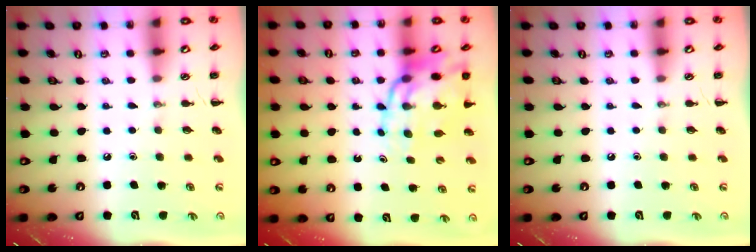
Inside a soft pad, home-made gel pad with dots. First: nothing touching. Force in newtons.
{"total": 15.5, "press": 14.9, "slide": 4.3}
{"total": 0.0}